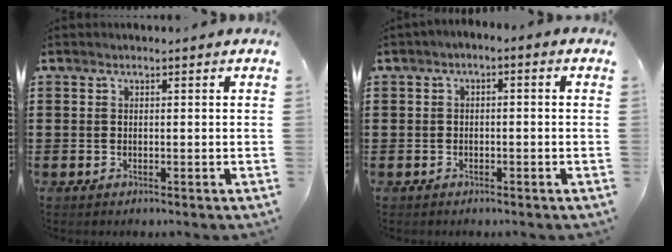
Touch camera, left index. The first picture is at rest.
{"total": 1.6, "force": [-1.4, 0.3, 0.6], "torque": [-0.013, 0.003, -0.029]}